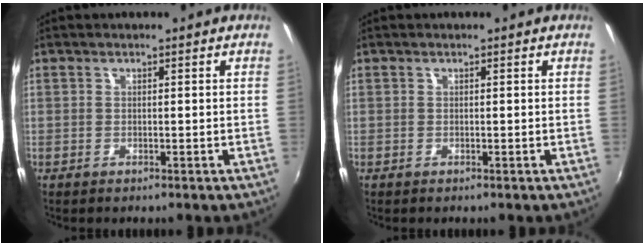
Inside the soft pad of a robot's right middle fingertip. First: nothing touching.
{"total": 0.0}